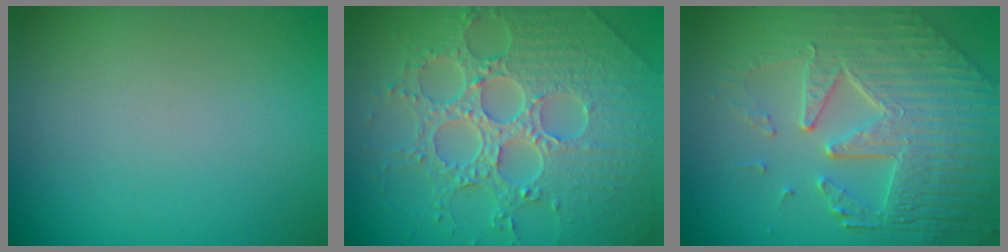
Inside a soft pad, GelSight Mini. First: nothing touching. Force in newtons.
{"total": 8.3, "press": 6.0, "slide": 5.6}
{"total": 8.8, "press": 6.1, "slide": 6.4}